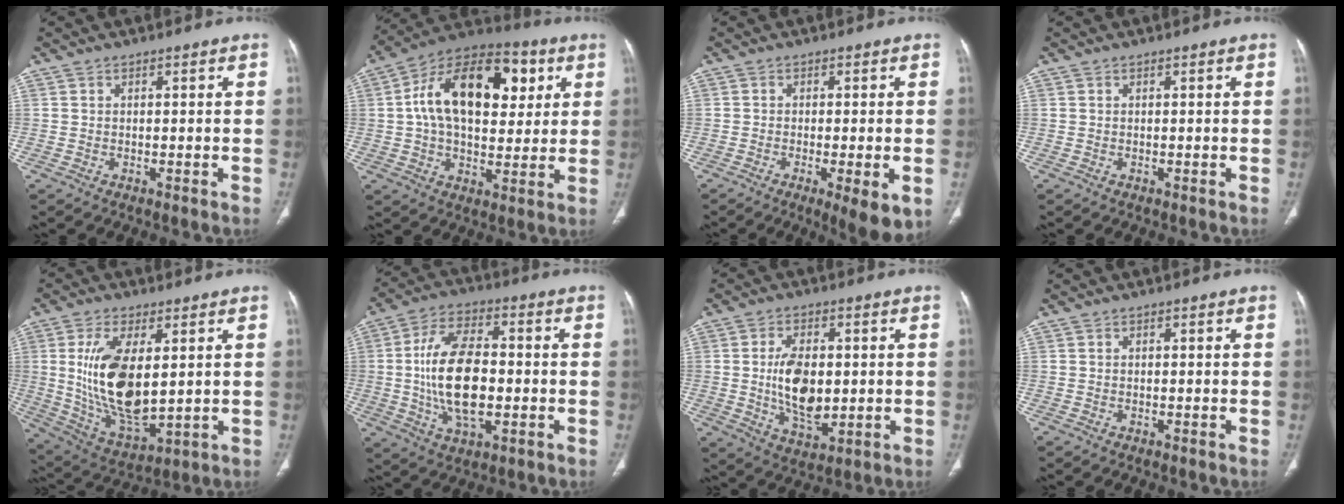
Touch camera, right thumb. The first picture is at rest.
{"total": 22.4, "force": [5.4, 13.2, 17.3], "torque": [-0.255, 0.014, 0.077]}
{"total": 7.5, "force": [-2.5, 1.7, 6.8], "torque": [-0.099, -0.018, -0.037]}
{"total": 0.0}
{"total": 17.1, "force": [2.6, 7.9, 14.9], "torque": [-0.280, -0.026, 0.065]}
{"total": 16.5, "force": [-1.1, 8.6, 14.1], "torque": [-0.256, 0.010, -0.019]}
{"total": 11.1, "force": [0.2, 6.2, 9.2], "torque": [-0.153, -0.012, 0.012]}
{"total": 0.0}